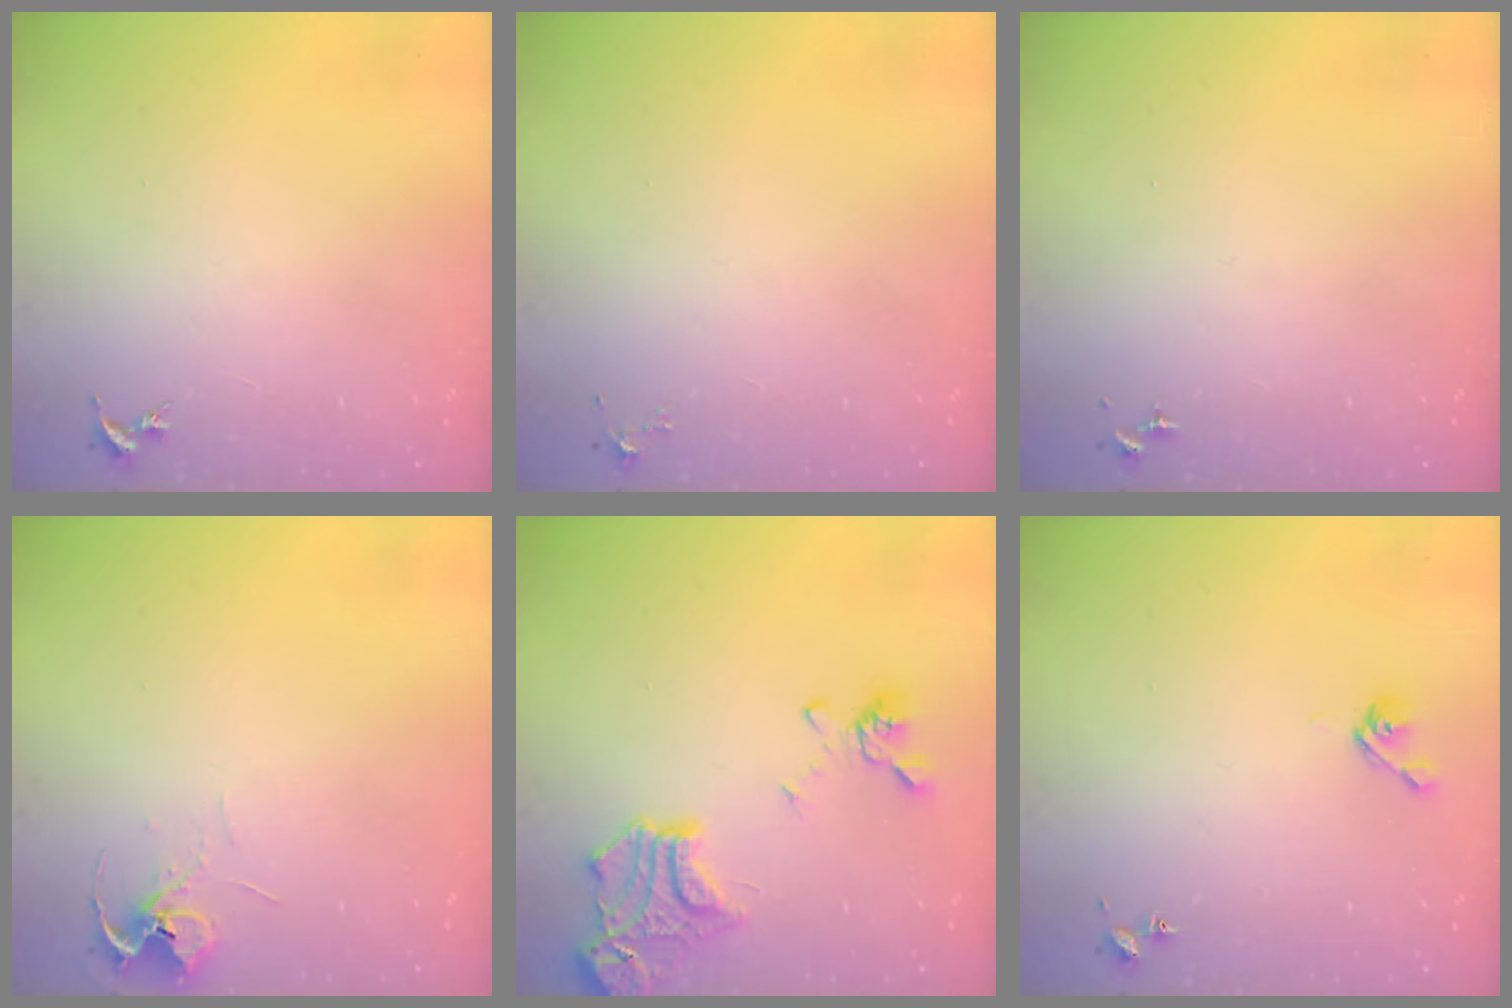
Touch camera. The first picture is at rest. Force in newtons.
{"total": 4.5, "press": 4.4, "slide": 0.6}
{"total": 0.0}
{"total": 5.9, "press": 5.9, "slide": 0.4}
{"total": 19.3, "press": 19.2, "slide": 2.0}
{"total": 4.8, "press": 4.8, "slide": 0.8}